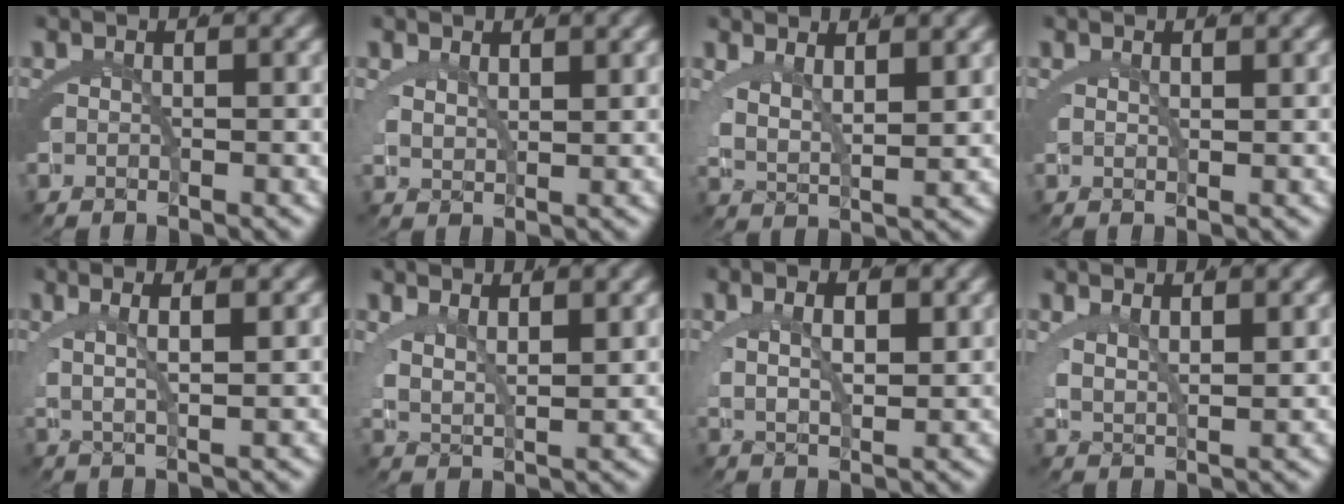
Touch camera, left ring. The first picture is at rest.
{"total": 1.7, "force": [1.0, 1.2, 0.6], "torque": [-0.017, -0.003, 0.017]}
{"total": 4.5, "force": [1.2, 3.3, 2.9], "torque": [-0.062, -0.006, 0.014]}
{"total": 0.6, "force": [0.3, 0.5, 0.2], "torque": [-0.003, 0.001, 0.003]}
{"total": 4.2, "force": [1.1, 2.2, 3.5], "torque": [-0.054, 0.013, 0.011]}
{"total": 4.0, "force": [1.2, 3.0, 2.4], "torque": [-0.053, -0.004, 0.015]}
{"total": 4.1, "force": [0.8, 2.8, 2.9], "torque": [-0.045, 0.004, 0.008]}
{"total": 3.0, "force": [1.1, 2.3, 1.7], "torque": [-0.039, -0.003, 0.016]}